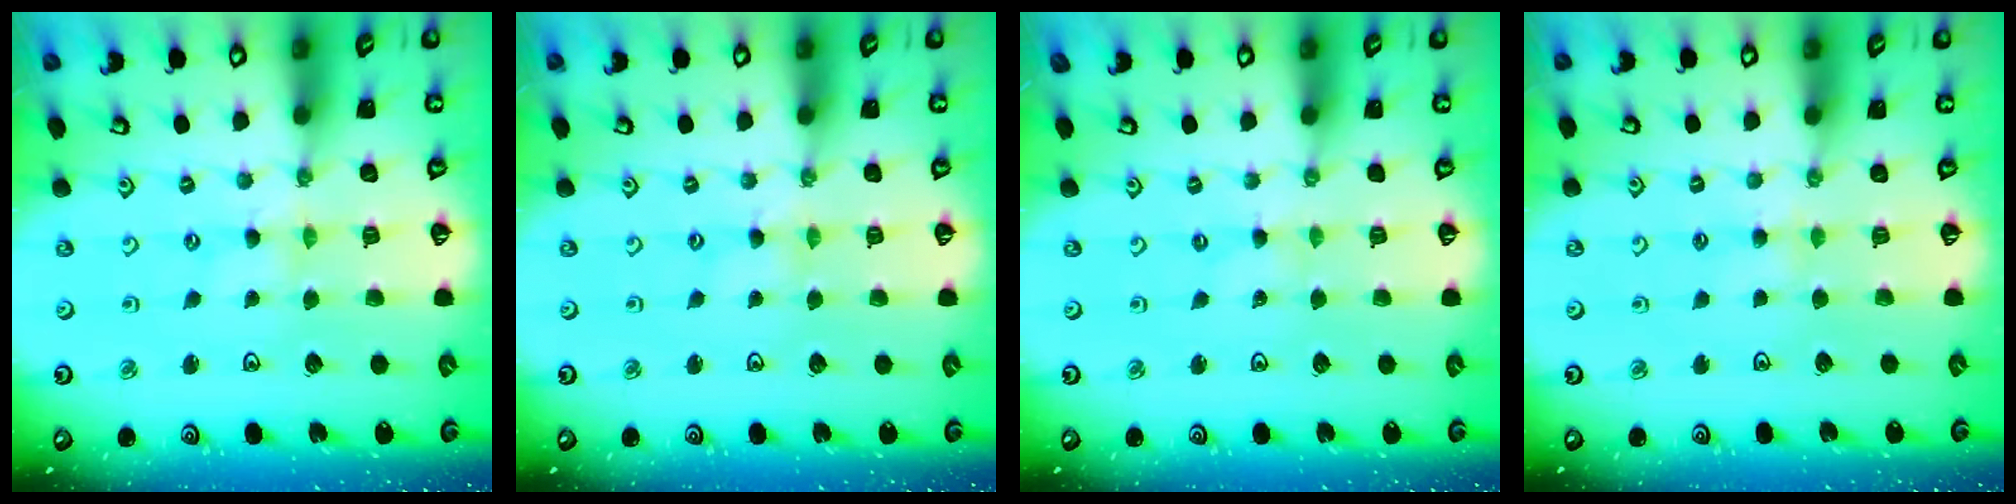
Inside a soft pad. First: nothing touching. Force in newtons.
{"total": 1.1, "press": 1.1, "slide": 0.1}
{"total": 0.0}
{"total": 2.9, "press": 2.8, "slide": 0.6}